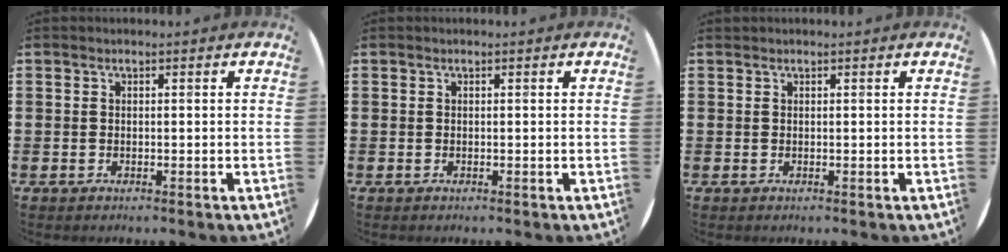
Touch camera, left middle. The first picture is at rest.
{"total": 0.0}
{"total": 0.0}